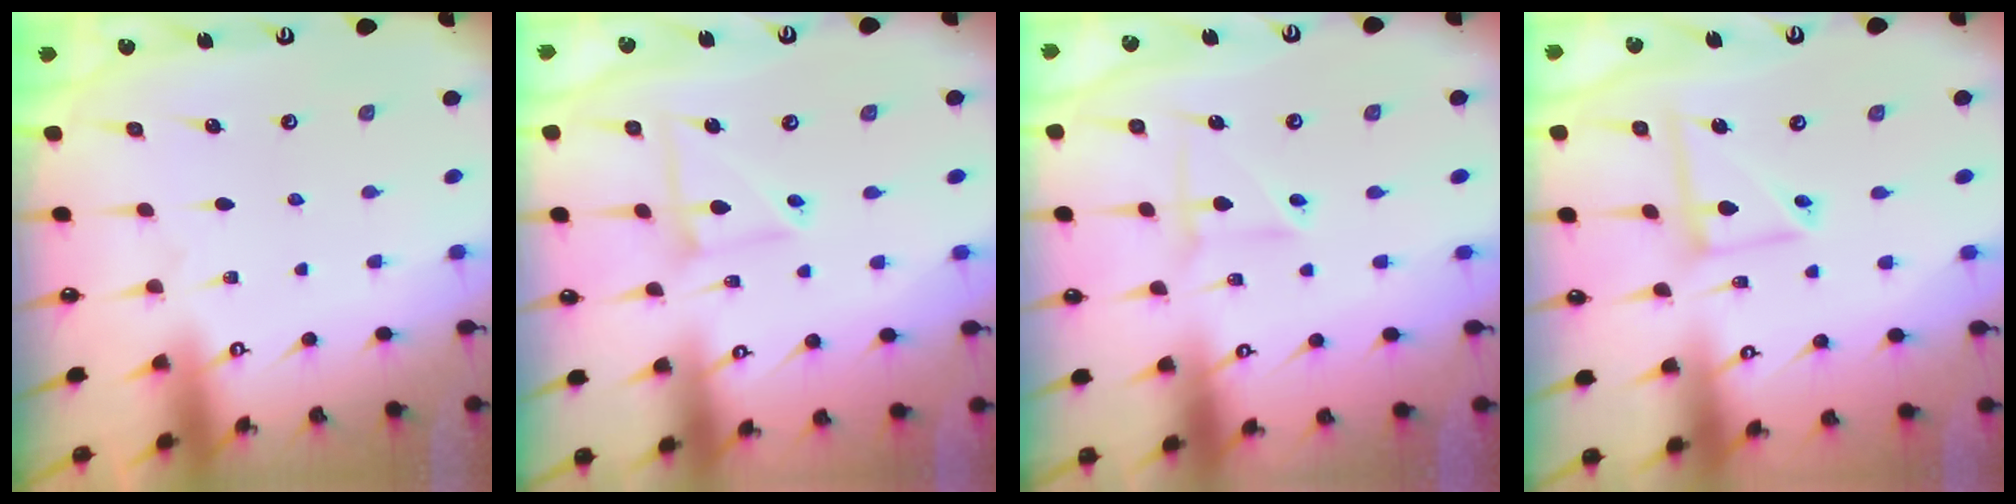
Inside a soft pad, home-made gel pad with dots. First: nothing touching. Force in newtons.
{"total": 6.9, "press": 6.9, "slide": 0.5}
{"total": 3.2, "press": 3.1, "slide": 0.7}
{"total": 7.0, "press": 7.0, "slide": 0.5}